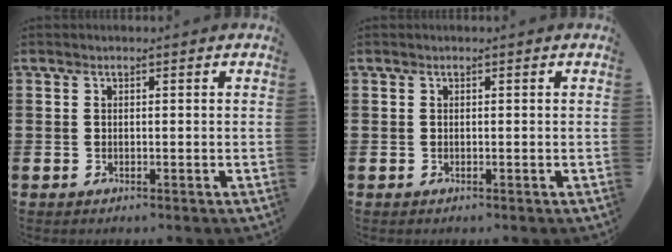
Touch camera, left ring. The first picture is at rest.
{"total": 0.0}